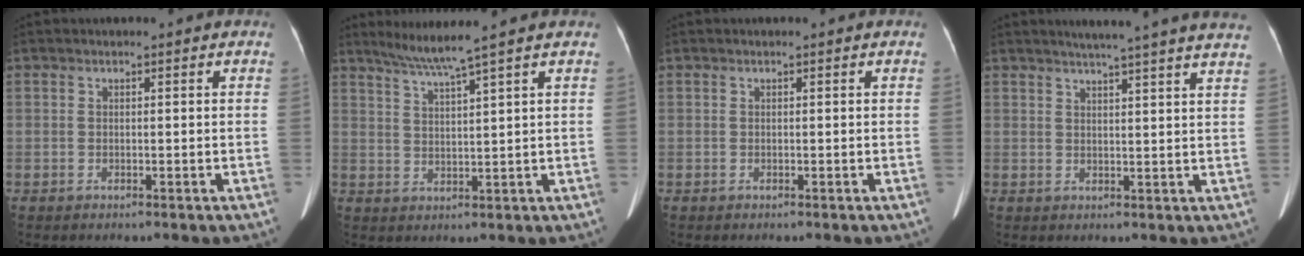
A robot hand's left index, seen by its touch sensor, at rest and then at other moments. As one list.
[{"total": 5.2, "force": [4.2, -1.8, 2.6], "torque": [-0.053, -0.004, 0.082]}, {"total": 0.0}, {"total": 15.9, "force": [14.0, -0.6, 7.6], "torque": [-0.113, -0.008, 0.161]}]